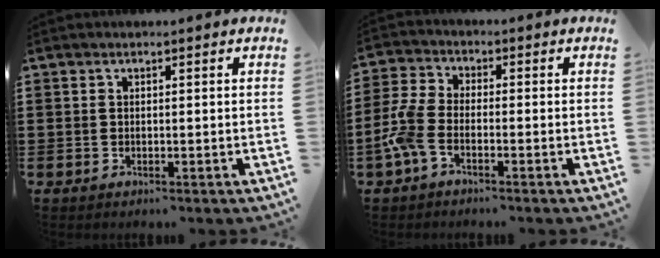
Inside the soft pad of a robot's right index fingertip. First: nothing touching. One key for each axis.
{"total": 5.3, "fx": -3.0, "fy": 2.1, "fz": 3.8, "tx": -0.115, "ty": -0.011, "tz": -0.069}